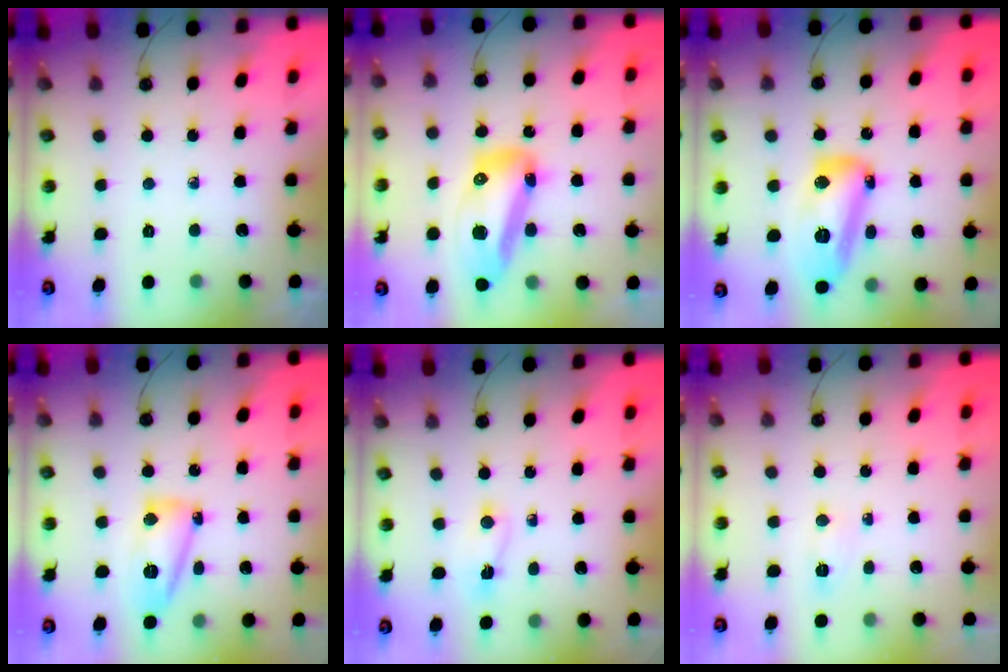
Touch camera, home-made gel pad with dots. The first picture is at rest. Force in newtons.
{"total": 16.2, "press": 16.1, "slide": 1.8}
{"total": 15.3, "press": 15.2, "slide": 1.5}
{"total": 12.9, "press": 11.9, "slide": 4.9}
{"total": 2.0, "press": 1.6, "slide": 1.2}
{"total": 4.8, "press": 4.7, "slide": 0.7}